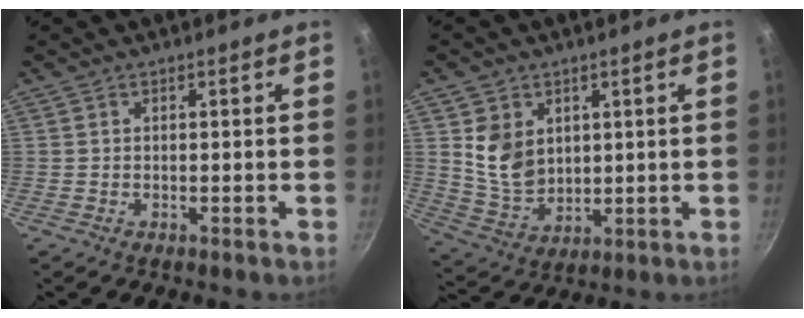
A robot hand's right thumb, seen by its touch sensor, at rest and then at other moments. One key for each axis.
{"total": 9.6, "fx": 2.6, "fy": 7.4, "fz": 5.6, "tx": -0.081, "ty": -0.024, "tz": 0.066}